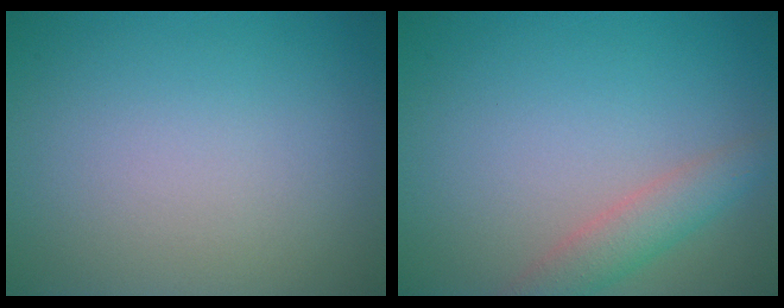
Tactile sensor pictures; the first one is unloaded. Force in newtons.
{"total": 2.9, "press": 2.9, "slide": 0.1}